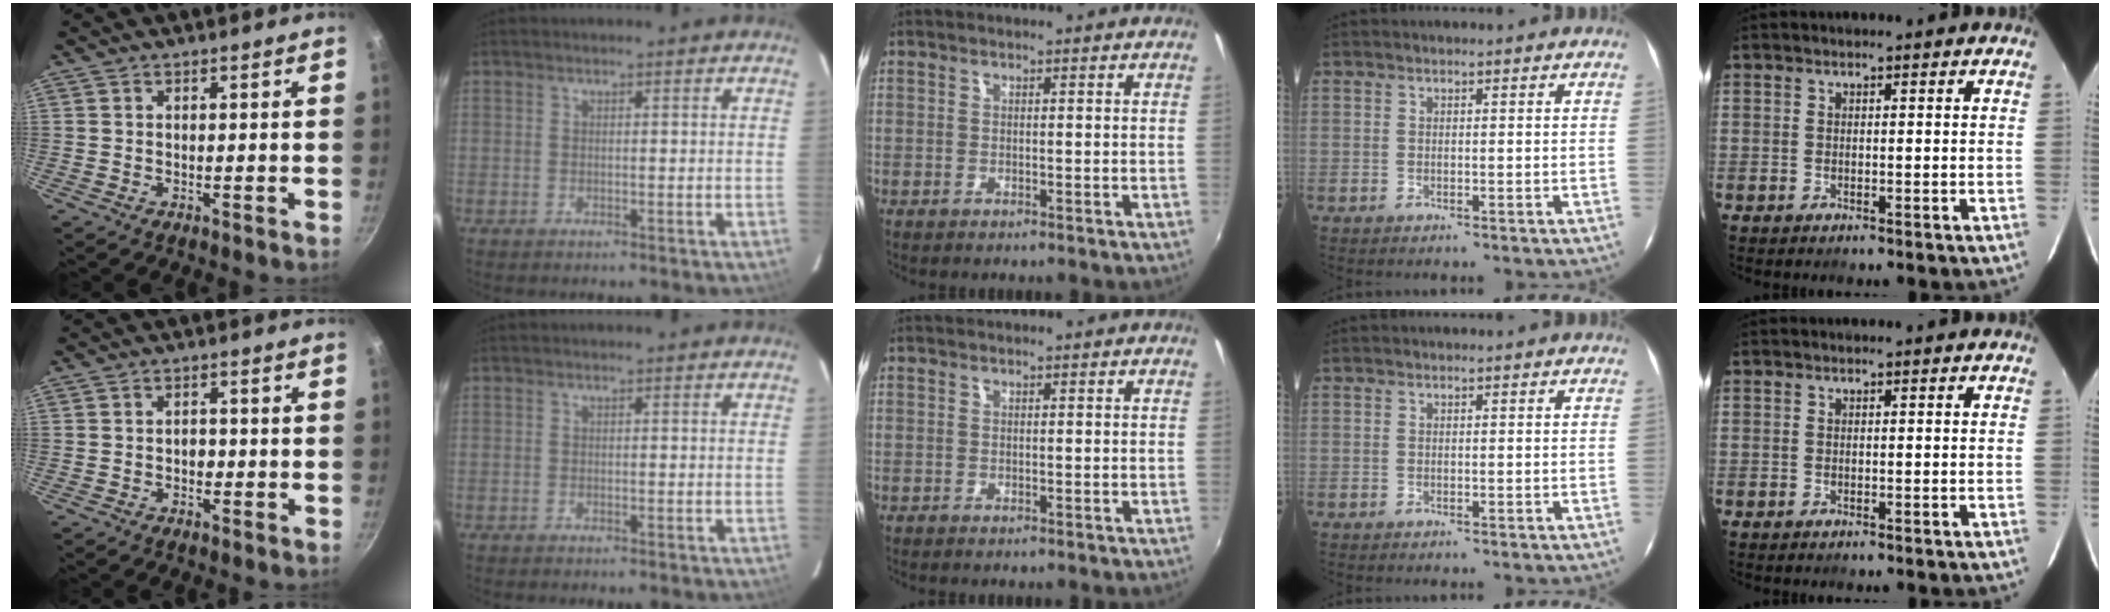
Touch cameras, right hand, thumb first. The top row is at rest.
{"thumb": {"total": 2.4, "force": [-0.6, 1.7, 1.5], "torque": [-0.013, 0.007, -0.010]}}